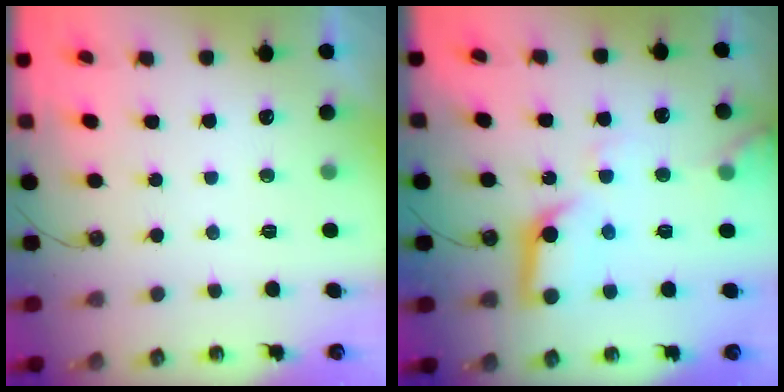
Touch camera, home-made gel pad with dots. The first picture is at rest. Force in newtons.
{"total": 12.4, "press": 12.4, "slide": 1.2}